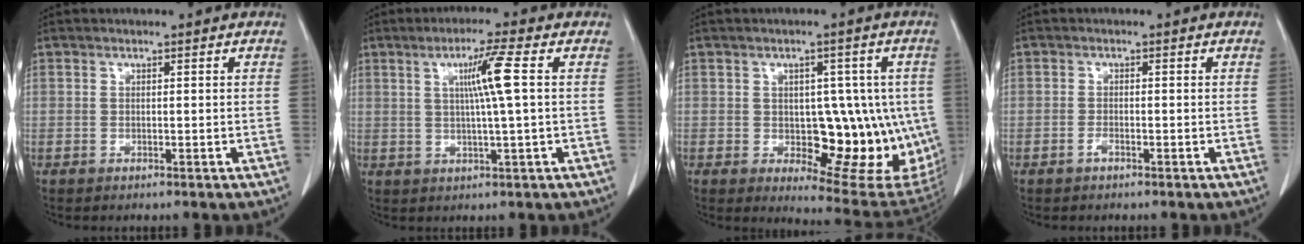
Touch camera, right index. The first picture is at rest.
{"total": 6.3, "force": [1.4, -1.1, 6.1], "torque": [-0.106, 0.002, 0.028]}
{"total": 14.5, "force": [-1.8, 6.7, 12.7], "torque": [-0.130, 0.007, -0.002]}
{"total": 0.8, "force": [-0.7, 0.2, 0.5], "torque": [-0.009, 0.002, -0.011]}